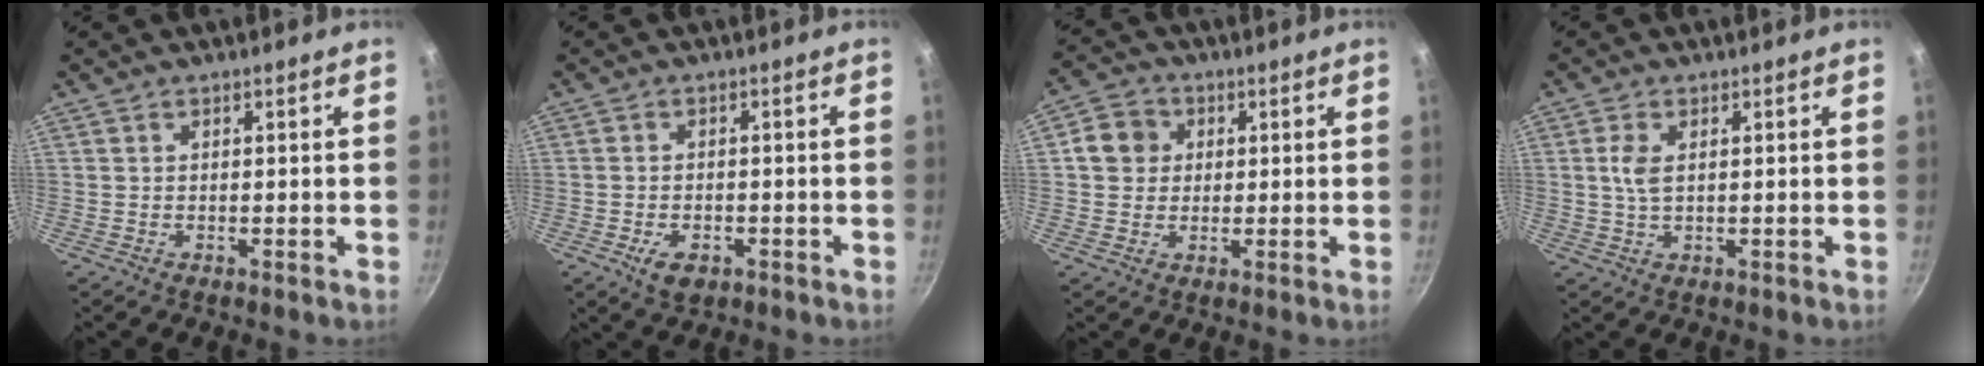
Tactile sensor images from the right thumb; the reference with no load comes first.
{"total": 4.3, "force": [-2.0, 2.7, 2.8], "torque": [-0.048, 0.008, -0.028]}
{"total": 6.4, "force": [1.3, 5.7, 2.4], "torque": [-0.012, 0.008, 0.011]}
{"total": 3.7, "force": [0.7, 1.9, 3.1], "torque": [-0.066, 0.003, 0.014]}